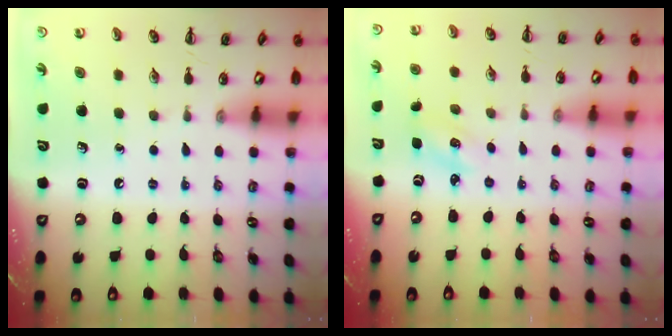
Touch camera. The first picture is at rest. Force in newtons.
{"total": 2.2, "press": 2.1, "slide": 0.6}